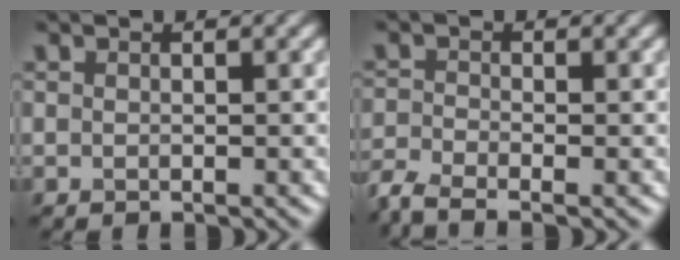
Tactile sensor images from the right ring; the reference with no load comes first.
{"total": 3.6, "force": [-2.9, 1.0, 1.9], "torque": [-0.043, -0.011, -0.071]}